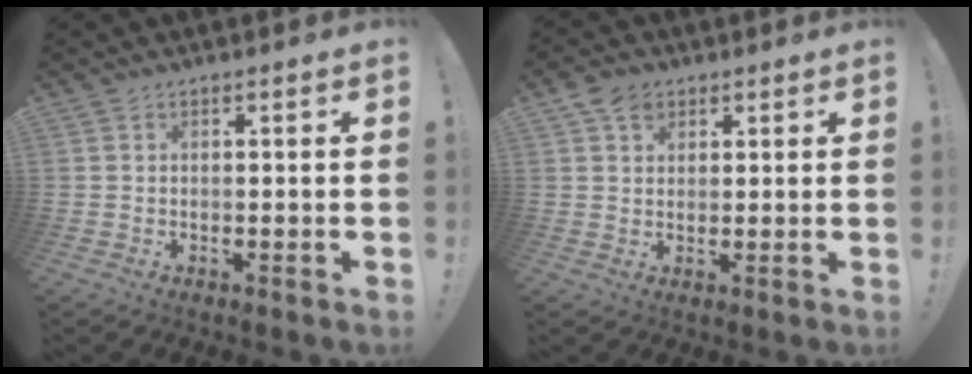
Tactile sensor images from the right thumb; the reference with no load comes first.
{"total": 5.6, "force": [2.9, 4.3, 2.3], "torque": [-0.028, -0.006, 0.054]}